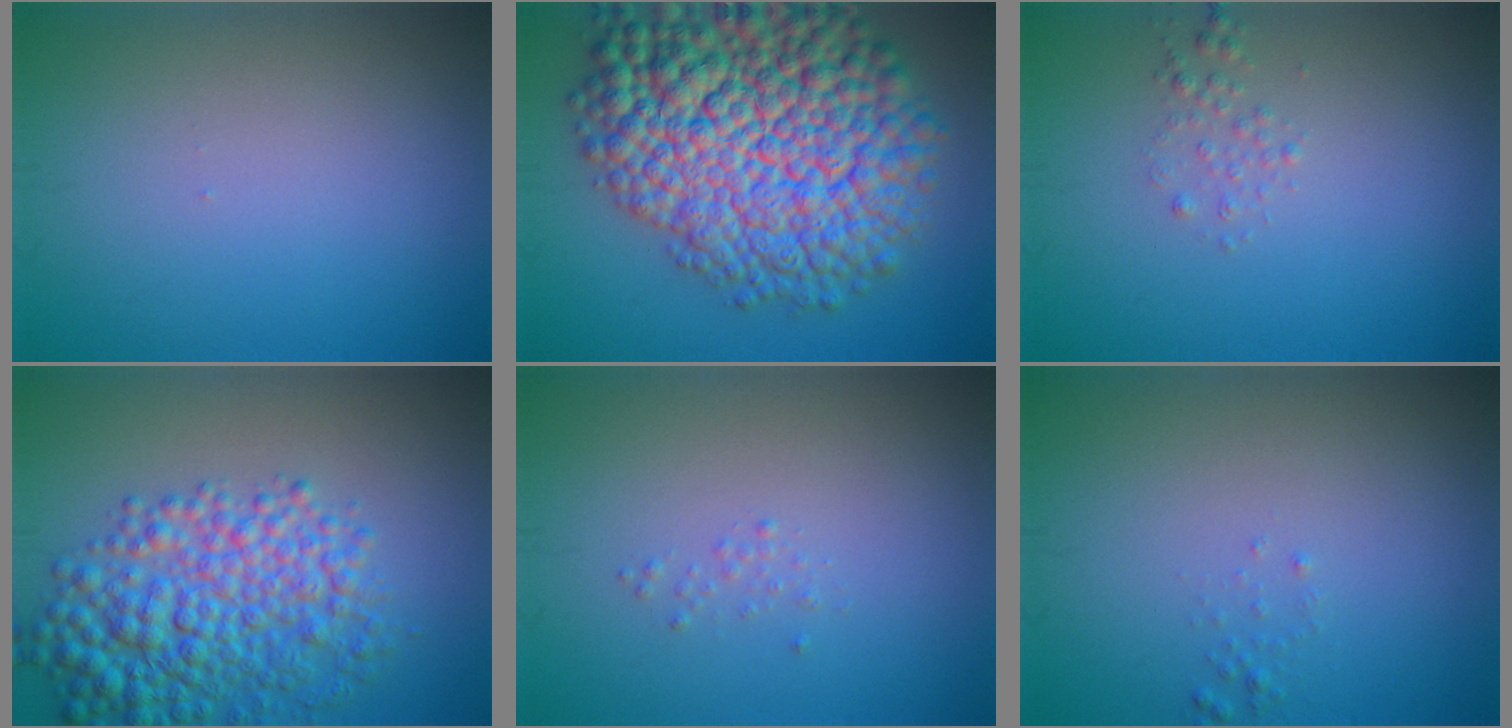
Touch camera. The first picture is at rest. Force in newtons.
{"total": 16.2, "press": 16.2, "slide": 0.6}
{"total": 0.9, "press": 0.9, "slide": 0.1}
{"total": 7.7, "press": 7.7, "slide": 0.2}
{"total": 0.5, "press": 0.5, "slide": 0.0}
{"total": 0.6, "press": 0.6, "slide": 0.1}